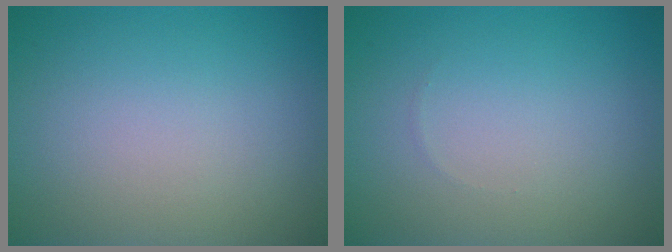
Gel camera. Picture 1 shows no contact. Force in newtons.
{"total": 0.0}